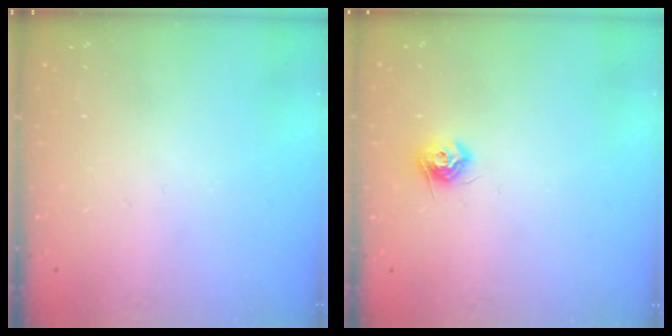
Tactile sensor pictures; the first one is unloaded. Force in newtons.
{"total": 8.1, "press": 8.1, "slide": 0.2}